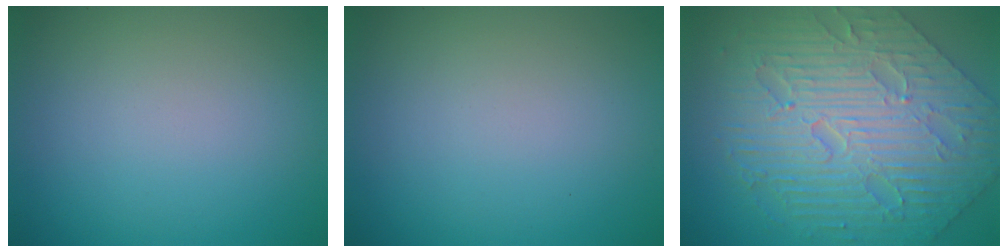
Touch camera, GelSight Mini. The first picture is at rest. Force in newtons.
{"total": 0.0}
{"total": 8.6, "press": 6.8, "slide": 5.2}